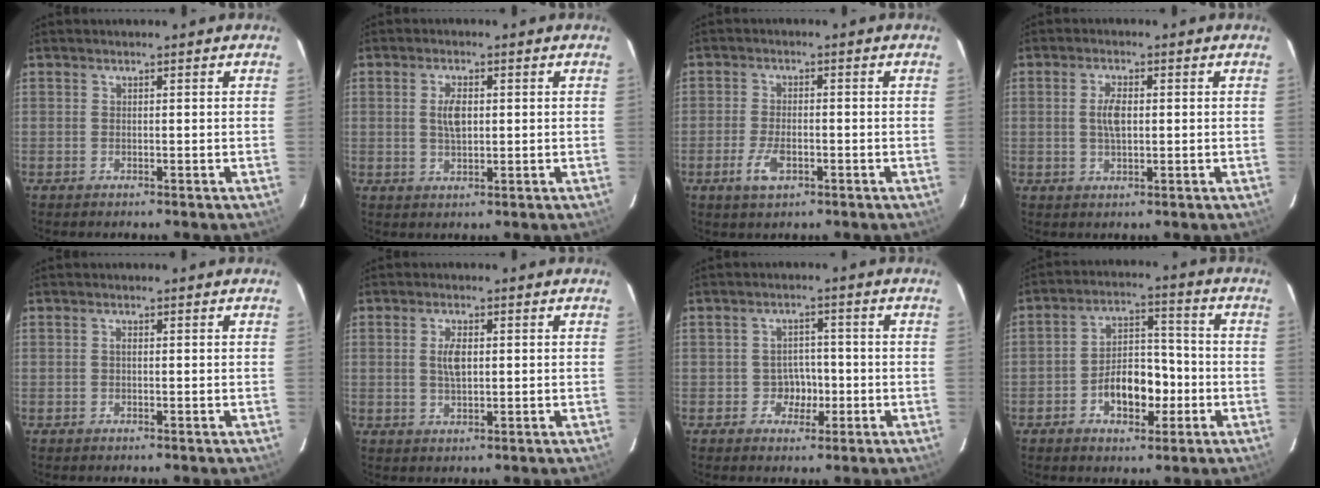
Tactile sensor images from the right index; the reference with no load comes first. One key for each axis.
{"total": 4.1, "fx": 0.6, "fy": 2.0, "fz": 3.5, "tx": -0.065, "ty": 0.003, "tz": 0.013}
{"total": 5.2, "fx": -2.3, "fy": 2.5, "fz": 4.0, "tx": -0.090, "ty": -0.004, "tz": -0.042}
{"total": 4.0, "fx": 0.3, "fy": 1.8, "fz": 3.6, "tx": -0.067, "ty": 0.003, "tz": 0.009}
{"total": 0.6, "fx": 0.0, "fy": 0.3, "fz": 0.5, "tx": -0.008, "ty": 0.003, "tz": -0.001}
{"total": 3.7, "fx": 0.6, "fy": 1.7, "fz": 3.3, "tx": -0.061, "ty": 0.002, "tz": 0.012}
{"total": 3.7, "fx": -1.3, "fy": 3.3, "fz": 1.1, "tx": -0.022, "ty": 0.014, "tz": -0.017}
{"total": 9.4, "fx": -3.4, "fy": 5.5, "fz": 6.8, "tx": -0.127, "ty": 0.022, "tz": -0.049}